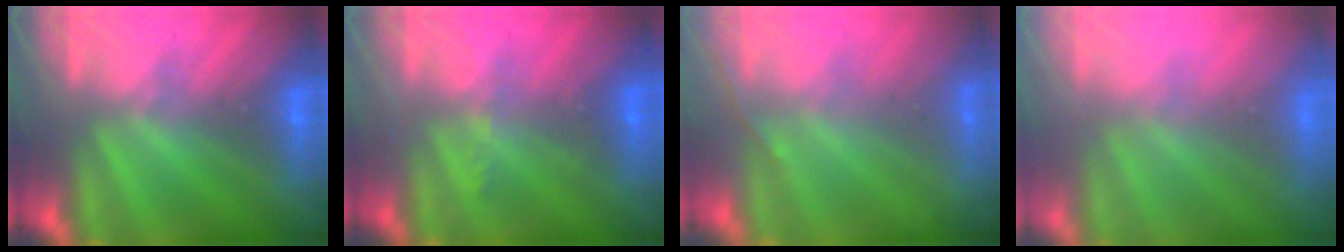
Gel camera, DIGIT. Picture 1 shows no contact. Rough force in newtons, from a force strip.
{"total": 2.3}
{"total": 1.3}
{"total": 8.7}